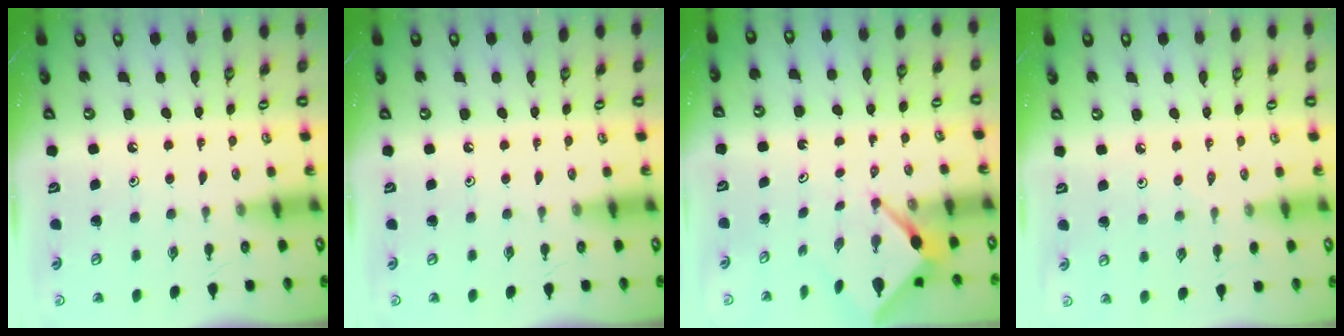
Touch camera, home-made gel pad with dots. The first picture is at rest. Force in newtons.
{"total": 0.0}
{"total": 3.5, "press": 3.5, "slide": 0.2}
{"total": 1.7, "press": 1.6, "slide": 0.4}